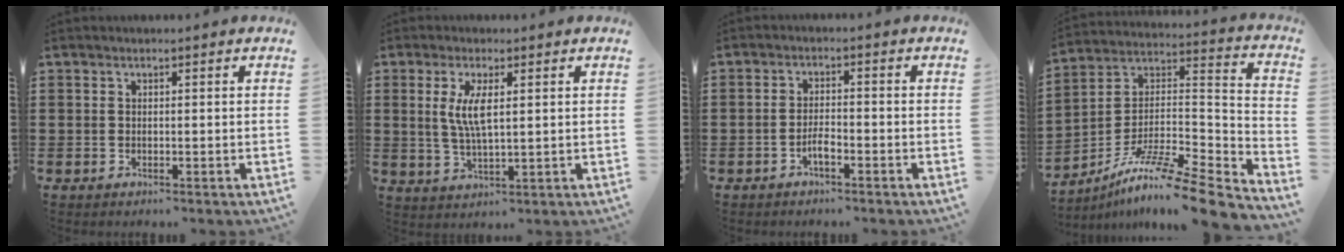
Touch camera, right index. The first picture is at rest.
{"total": 5.2, "force": [1.3, 1.3, 4.8], "torque": [-0.106, -0.001, 0.018]}
{"total": 2.5, "force": [-1.6, 0.7, 1.8], "torque": [-0.039, 0.000, -0.032]}
{"total": 10.7, "force": [-8.7, 0.5, 6.2], "torque": [-0.108, 0.000, -0.171]}